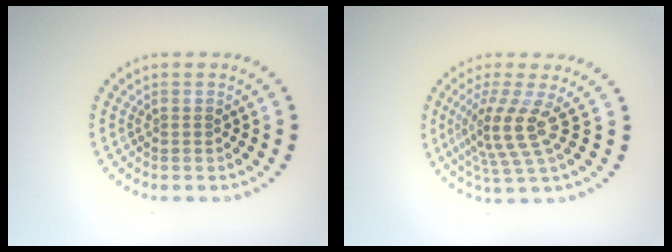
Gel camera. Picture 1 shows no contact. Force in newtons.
{"total": 3.7, "press": 2.7, "slide": 2.6}